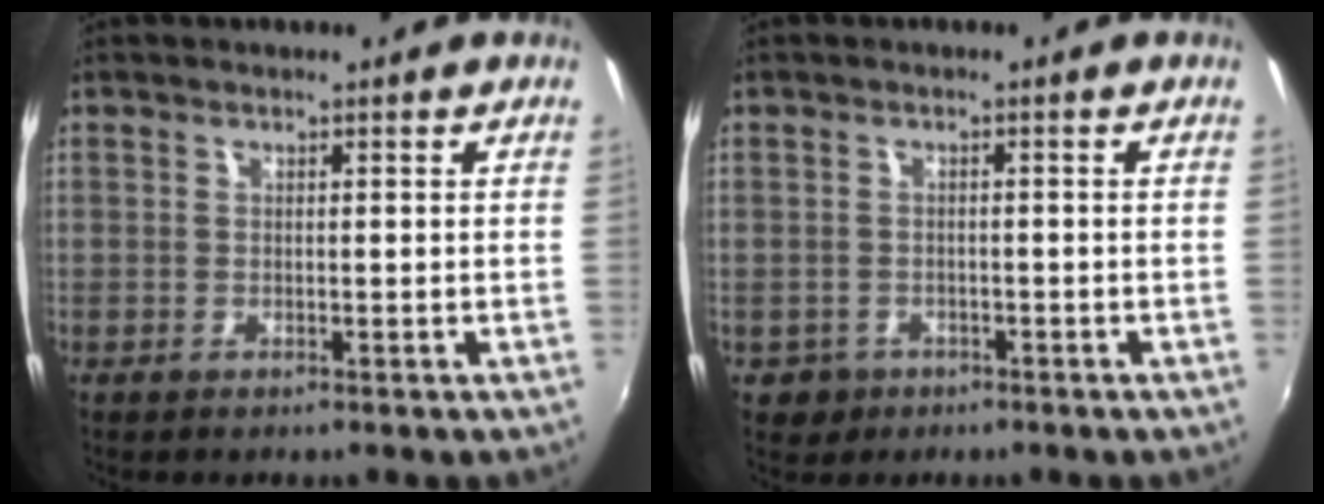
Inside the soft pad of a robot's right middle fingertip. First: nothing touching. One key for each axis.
{"total": 3.7, "fx": -1.6, "fy": 3.2, "fz": 0.9, "tx": -0.030, "ty": -0.002, "tz": -0.019}